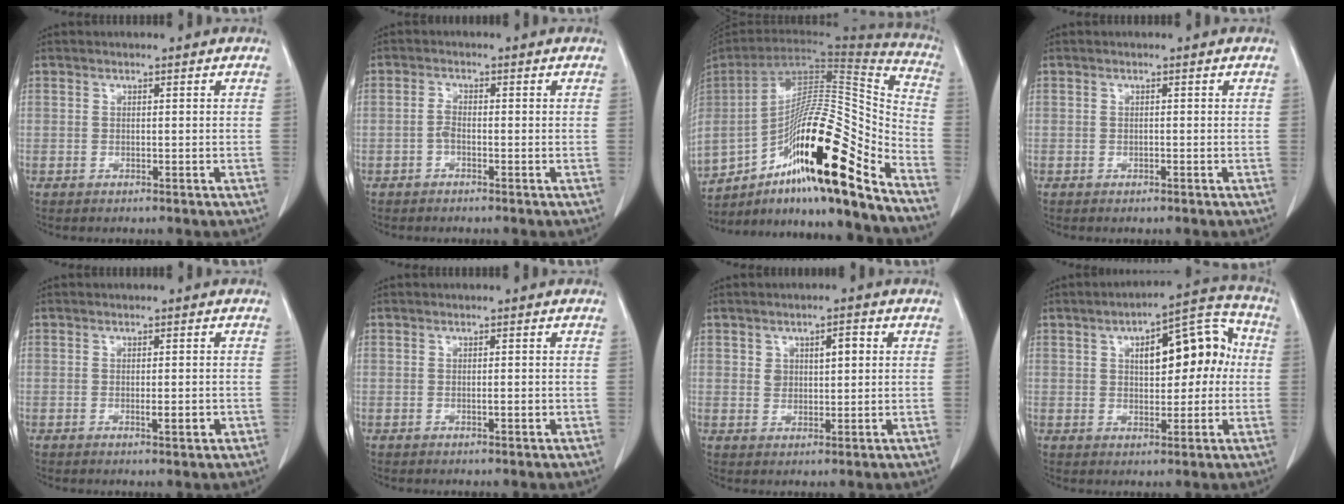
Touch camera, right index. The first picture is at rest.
{"total": 1.5, "force": [-0.7, 0.5, 1.2], "torque": [-0.021, 0.005, -0.017]}
{"total": 26.9, "force": [-14.9, 4.3, 21.9], "torque": [-0.354, 0.001, -0.250]}
{"total": 0.0}
{"total": 2.4, "force": [-0.8, 0.5, 2.2], "torque": [-0.036, -0.002, -0.009]}
{"total": 1.2, "force": [-0.3, 0.2, 1.1], "torque": [-0.021, 0.000, -0.005]}
{"total": 3.7, "force": [1.1, 2.1, 2.9], "torque": [-0.043, 0.009, 0.022]}
{"total": 12.1, "force": [2.2, 5.2, 10.7], "torque": [-0.141, 0.044, 0.035]}